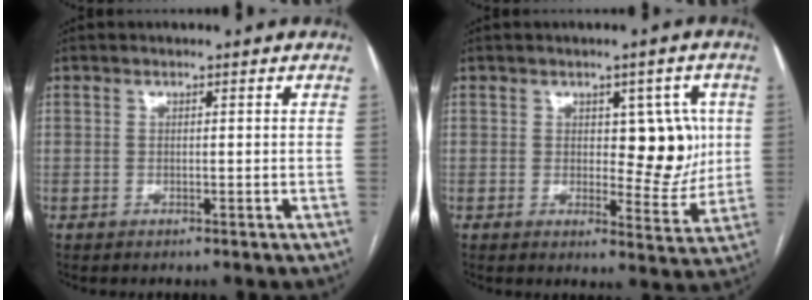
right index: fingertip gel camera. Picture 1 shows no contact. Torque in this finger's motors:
{"motor_torque": [0.58, 0.43, 0.13, 0.02]}